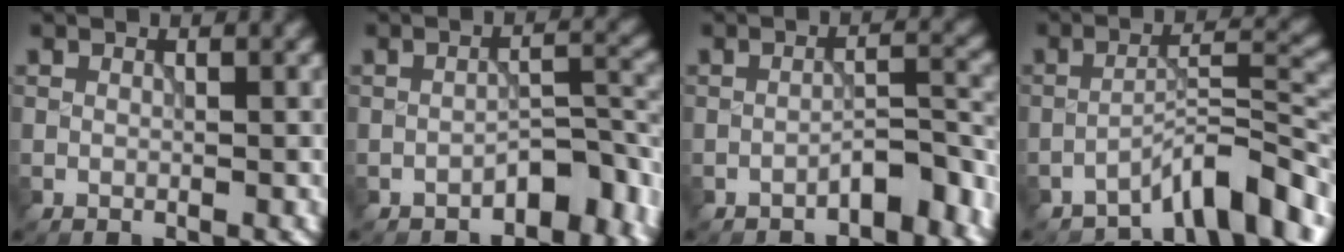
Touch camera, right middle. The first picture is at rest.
{"total": 4.2, "force": [-2.6, 1.9, 2.7], "torque": [-0.032, 0.012, -0.044]}
{"total": 3.3, "force": [-2.2, 1.0, 2.2], "torque": [-0.031, 0.016, -0.040]}
{"total": 6.7, "force": [-5.0, 1.6, 4.2], "torque": [-0.058, 0.010, -0.084]}